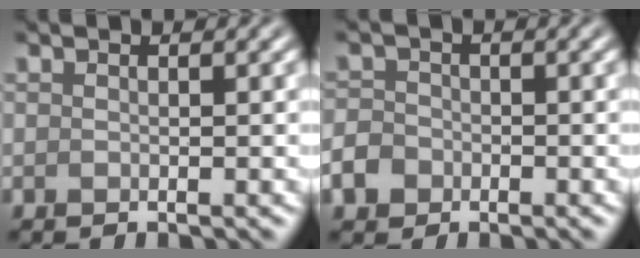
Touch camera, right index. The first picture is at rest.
{"total": 2.6, "force": [-1.2, 2.1, 0.9], "torque": [-0.018, -0.001, -0.028]}